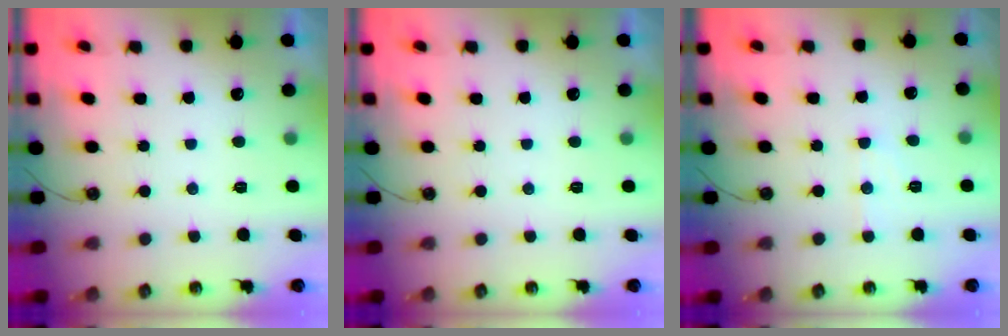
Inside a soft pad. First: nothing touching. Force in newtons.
{"total": 0.0}
{"total": 5.3, "press": 5.3, "slide": 0.2}